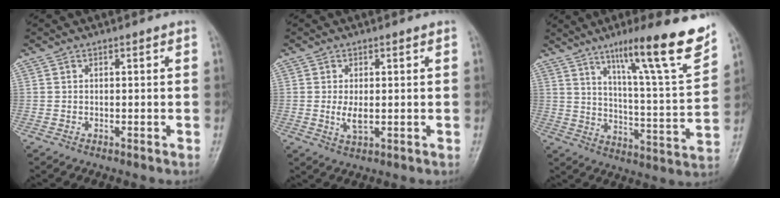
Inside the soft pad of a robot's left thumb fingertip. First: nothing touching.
{"total": 3.3, "force": [0.0, 1.5, 2.9], "torque": [-0.057, -0.008, 0.005]}
{"total": 19.0, "force": [12.4, 1.4, 14.2], "torque": [-0.192, -0.065, 0.191]}